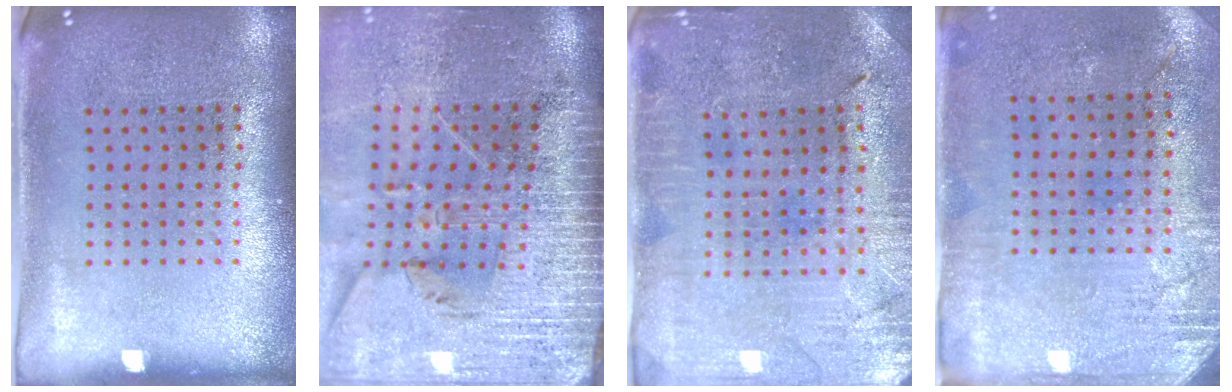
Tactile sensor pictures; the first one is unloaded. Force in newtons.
{"total": 3.9, "press": 3.4, "slide": 2.0}
{"total": 0.7, "press": 0.6, "slide": 0.3}
{"total": 2.8, "press": 2.3, "slide": 1.6}